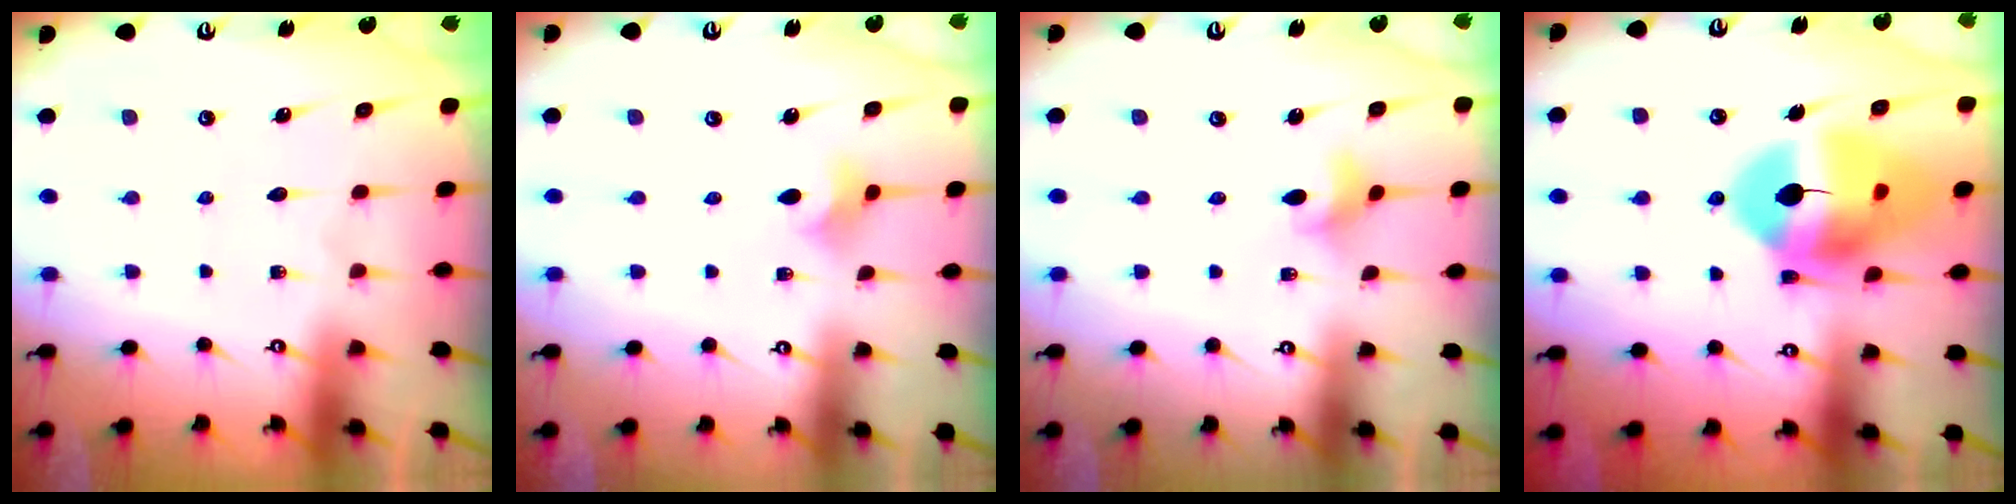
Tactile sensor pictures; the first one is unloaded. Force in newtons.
{"total": 3.9, "press": 3.8, "slide": 0.9}
{"total": 3.0, "press": 3.0, "slide": 0.1}
{"total": 17.0, "press": 16.9, "slide": 2.0}